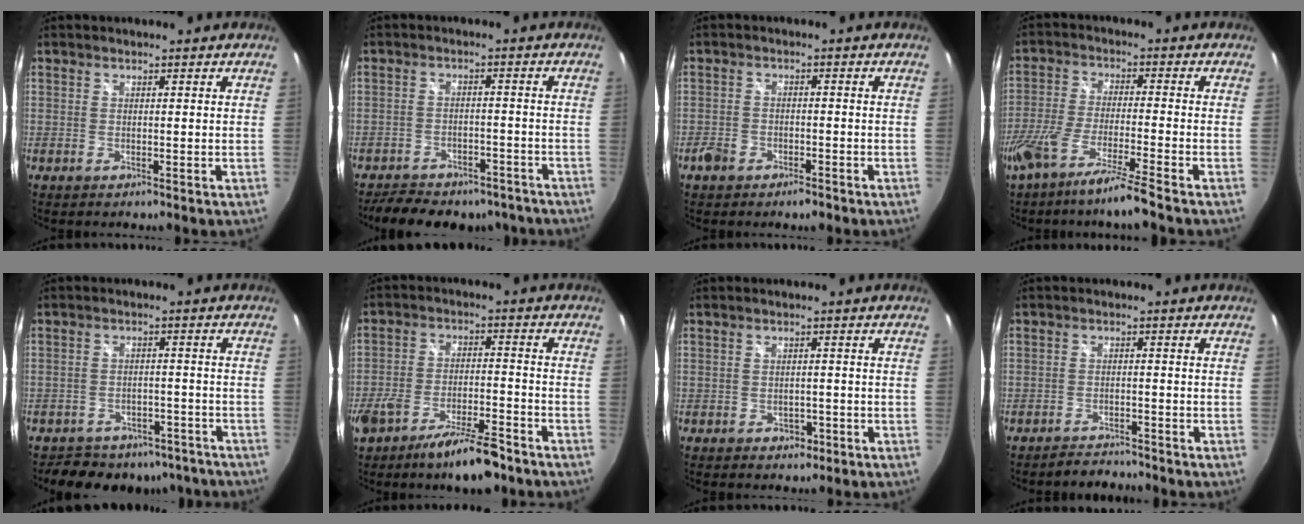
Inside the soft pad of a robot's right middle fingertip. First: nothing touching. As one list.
[{"total": 15.0, "force": [-12.1, 6.6, 6.0], "torque": [-0.133, 0.004, -0.150]}, {"total": 4.2, "force": [-3.0, 2.4, 1.8], "torque": [-0.048, 0.000, -0.051]}, {"total": 12.0, "force": [-9.1, -0.5, 7.7], "torque": [-0.159, -0.037, -0.162]}, {"total": 13.5, "force": [-10.6, 7.3, 4.0], "torque": [-0.089, 0.016, -0.122]}, {"total": 12.7, "force": [-9.4, 3.6, 7.9], "torque": [-0.159, -0.014, -0.153]}, {"total": 2.6, "force": [-1.0, 2.1, 1.1], "torque": [-0.021, -0.001, -0.007]}, {"total": 3.3, "force": [-3.1, 1.0, 0.2], "torque": [-0.016, 0.001, -0.050]}]